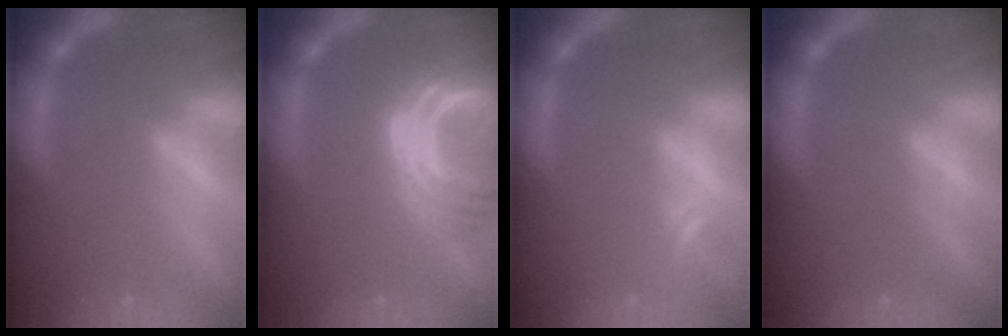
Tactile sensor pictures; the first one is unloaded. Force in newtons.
{"total": 10.0}
{"total": 1.5}
{"total": 0.0}